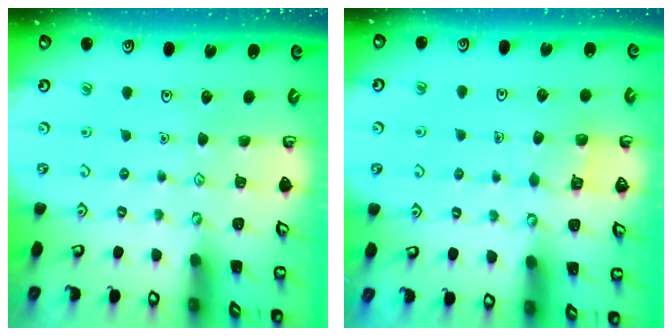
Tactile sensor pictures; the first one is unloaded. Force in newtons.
{"total": 4.7, "press": 4.7, "slide": 0.3}